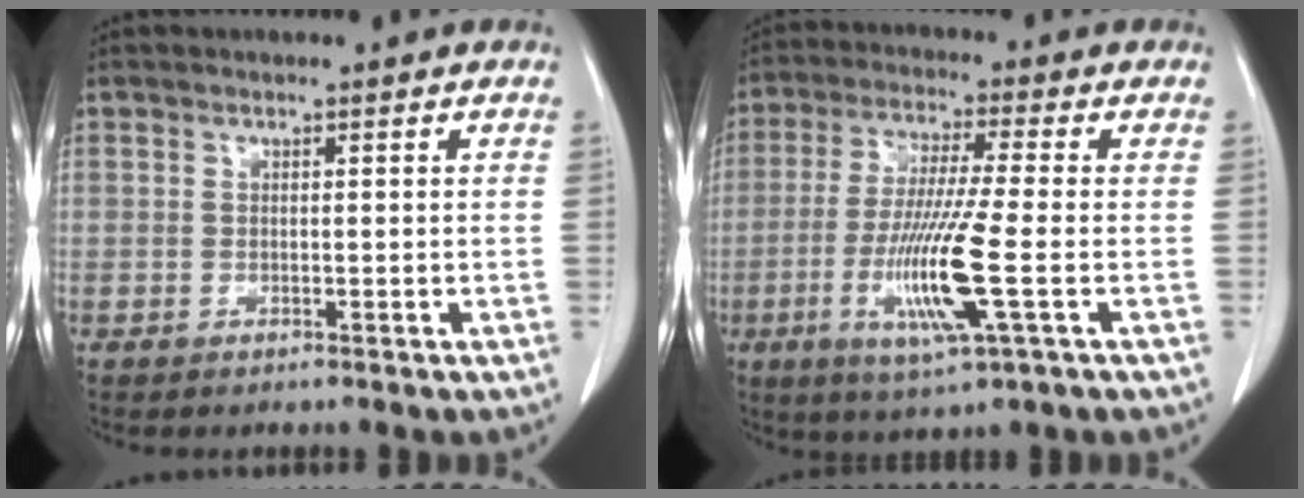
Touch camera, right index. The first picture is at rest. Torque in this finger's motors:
{"motor_torque": [2.12, -0.02, 1.01, 0.21]}